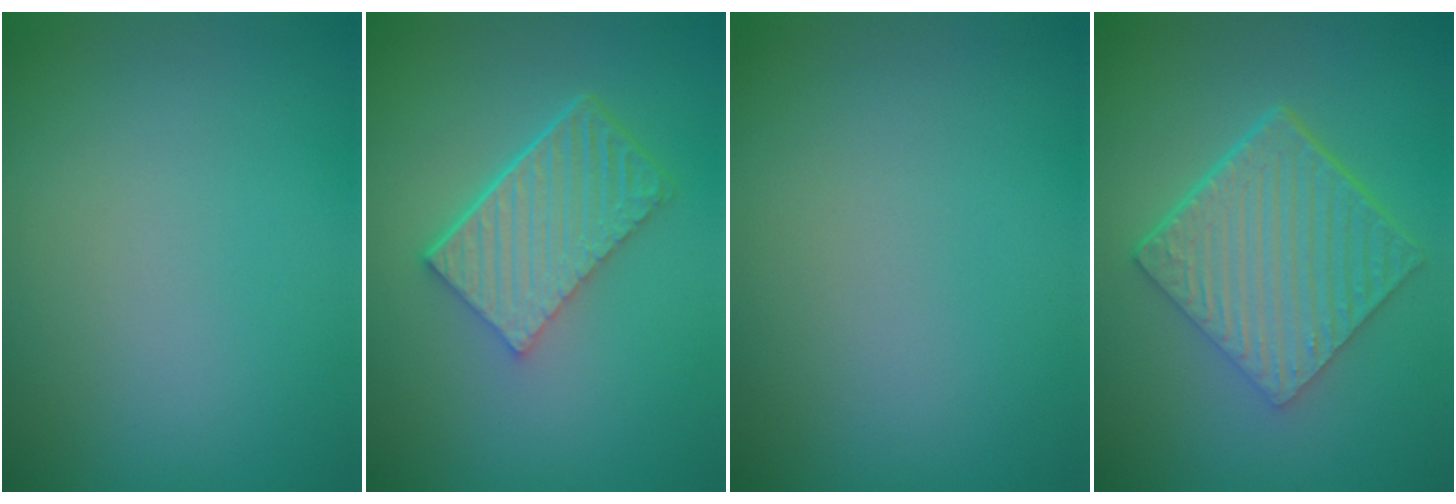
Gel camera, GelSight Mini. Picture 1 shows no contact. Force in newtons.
{"total": 6.2, "press": 4.2, "slide": 4.5}
{"total": 0.0}
{"total": 7.0, "press": 4.6, "slide": 5.2}